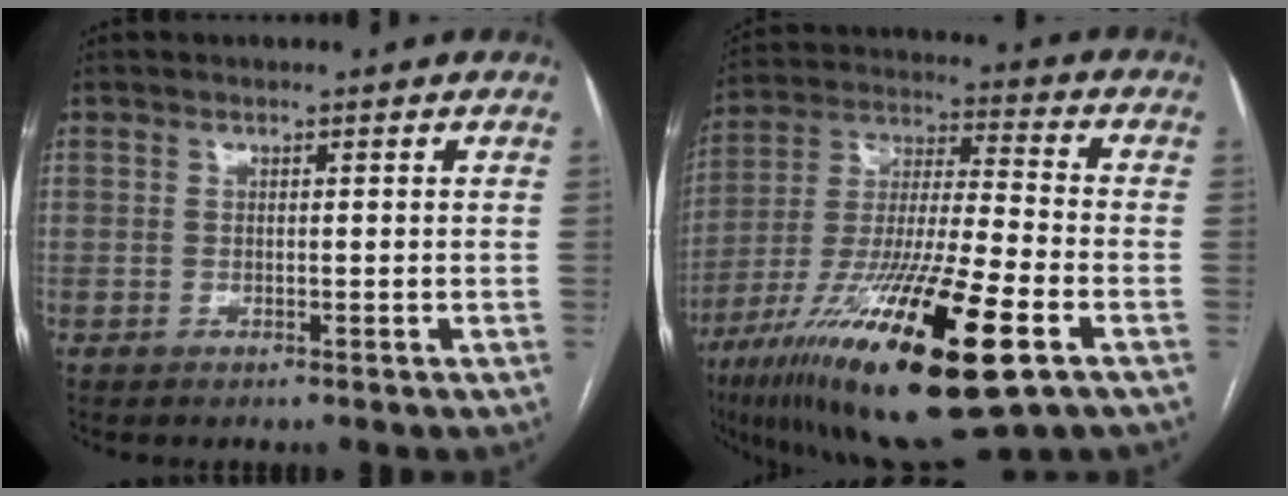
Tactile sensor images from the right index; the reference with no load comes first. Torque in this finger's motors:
{"motor_torque": [2.14, 0.00, 1.03, 0.21]}